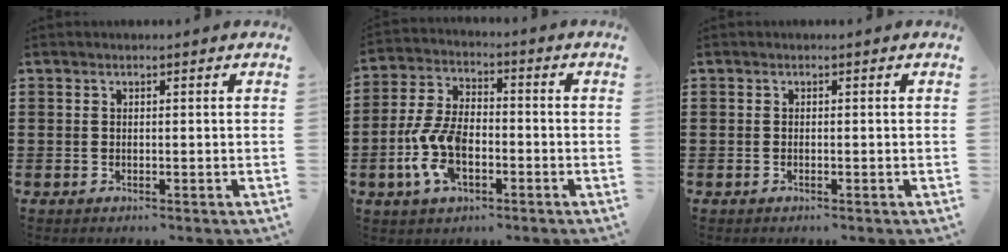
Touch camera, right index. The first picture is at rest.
{"total": 9.2, "force": [-2.8, 5.0, 7.1], "torque": [-0.177, -0.004, -0.059]}
{"total": 0.0}